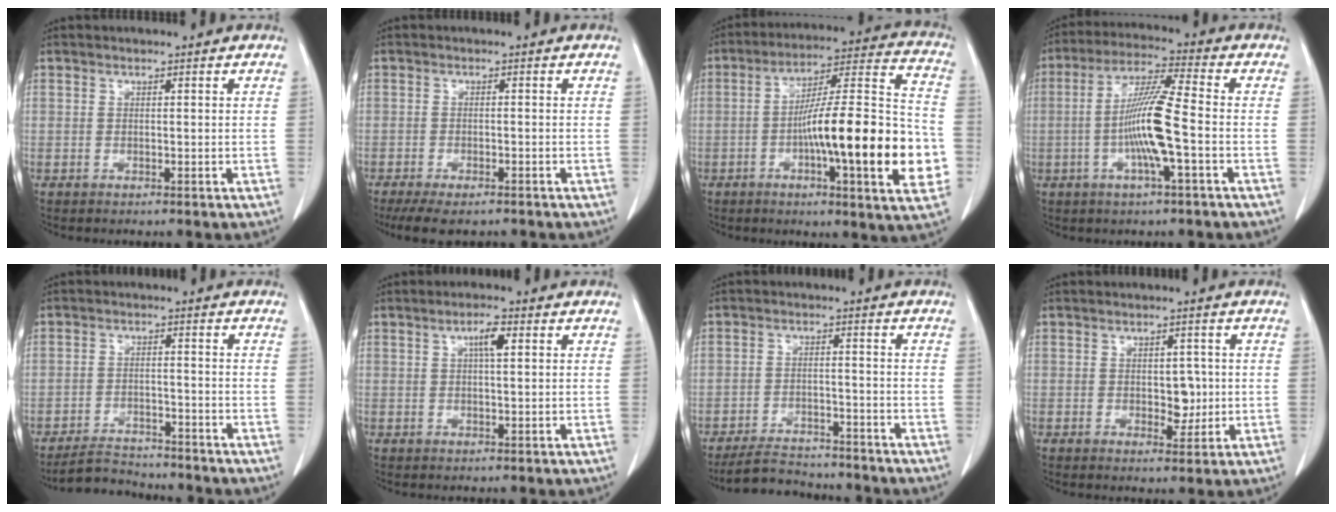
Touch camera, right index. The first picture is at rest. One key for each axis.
{"total": 7.5, "fx": -6.0, "fy": 2.2, "fz": 4.0, "tx": -0.057, "ty": -0.010, "tz": -0.089}
{"total": 22.7, "fx": -5.0, "fy": 2.4, "fz": 22.0, "tx": -0.292, "ty": 0.010, "tz": -0.073}
{"total": 10.6, "fx": -2.1, "fy": 0.1, "fz": 10.4, "tx": -0.203, "ty": 0.003, "tz": -0.046}
{"total": 5.4, "fx": -5.2, "fy": 1.2, "fz": 0.2, "tx": -0.006, "ty": -0.007, "tz": -0.089}
{"total": 3.1, "fx": 1.0, "fy": 0.6, "fz": 2.9, "tx": -0.052, "ty": 0.003, "tz": 0.017}
{"total": 7.4, "fx": -7.0, "fy": 1.9, "fz": 1.3, "tx": -0.022, "ty": -0.004, "tz": -0.114}
{"total": 3.8, "fx": -0.1, "fy": 2.3, "fz": 3.0, "tx": -0.036, "ty": 0.000, "tz": 0.005}